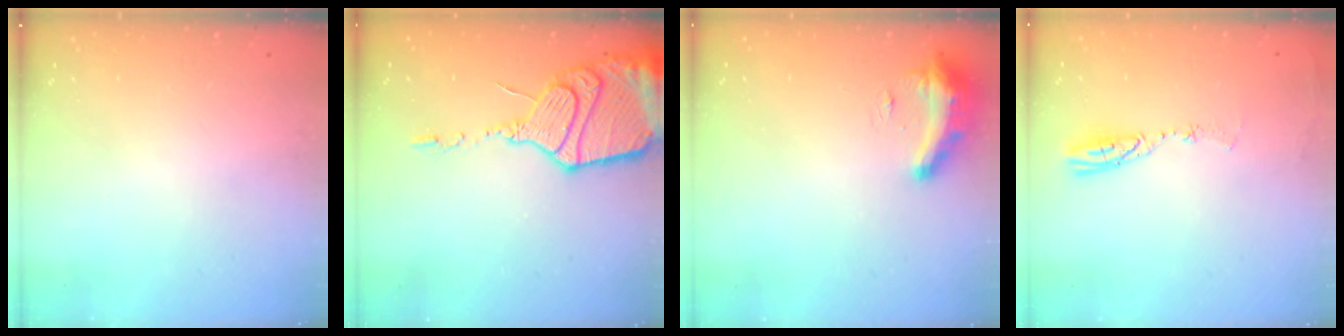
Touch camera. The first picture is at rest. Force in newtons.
{"total": 19.2, "press": 19.1, "slide": 1.6}
{"total": 8.8, "press": 8.7, "slide": 0.8}
{"total": 5.0, "press": 5.0, "slide": 0.6}